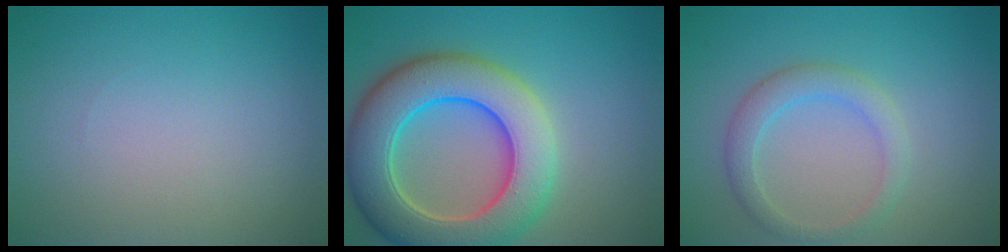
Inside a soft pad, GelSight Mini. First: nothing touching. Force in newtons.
{"total": 10.3, "press": 10.3, "slide": 0.4}
{"total": 2.7, "press": 2.7, "slide": 0.0}